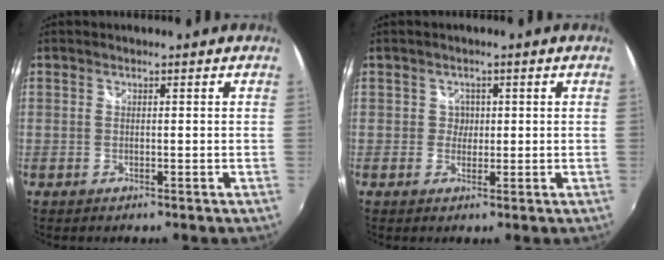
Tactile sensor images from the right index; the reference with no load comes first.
{"total": 2.0, "force": [0.1, 2.0, -0.1], "torque": [0.006, 0.007, 0.001]}